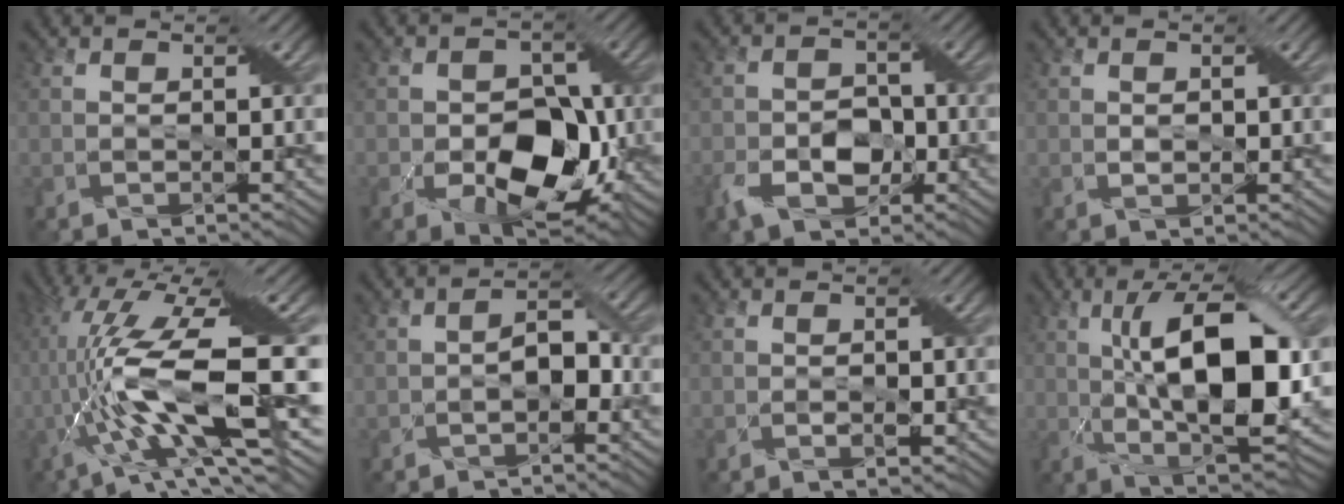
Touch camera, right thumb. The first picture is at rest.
{"total": 10.1, "force": [-3.0, 6.4, 7.2], "torque": [-0.106, -0.015, -0.043]}
{"total": 5.7, "force": [-2.6, 3.6, 3.5], "torque": [-0.065, -0.003, -0.051]}
{"total": 1.1, "force": [0.1, 0.8, 0.8], "torque": [-0.019, 0.001, 0.005]}
{"total": 18.1, "force": [-2.0, 5.1, 17.3], "torque": [-0.341, 0.011, -0.034]}
{"total": 3.3, "force": [-1.1, 1.9, 2.5], "torque": [-0.040, 0.009, -0.019]}
{"total": 0.8, "force": [-0.2, 0.3, 0.6], "torque": [-0.007, -0.002, -0.003]}
{"total": 15.0, "force": [0.9, 5.6, 13.9], "torque": [-0.221, 0.012, 0.010]}